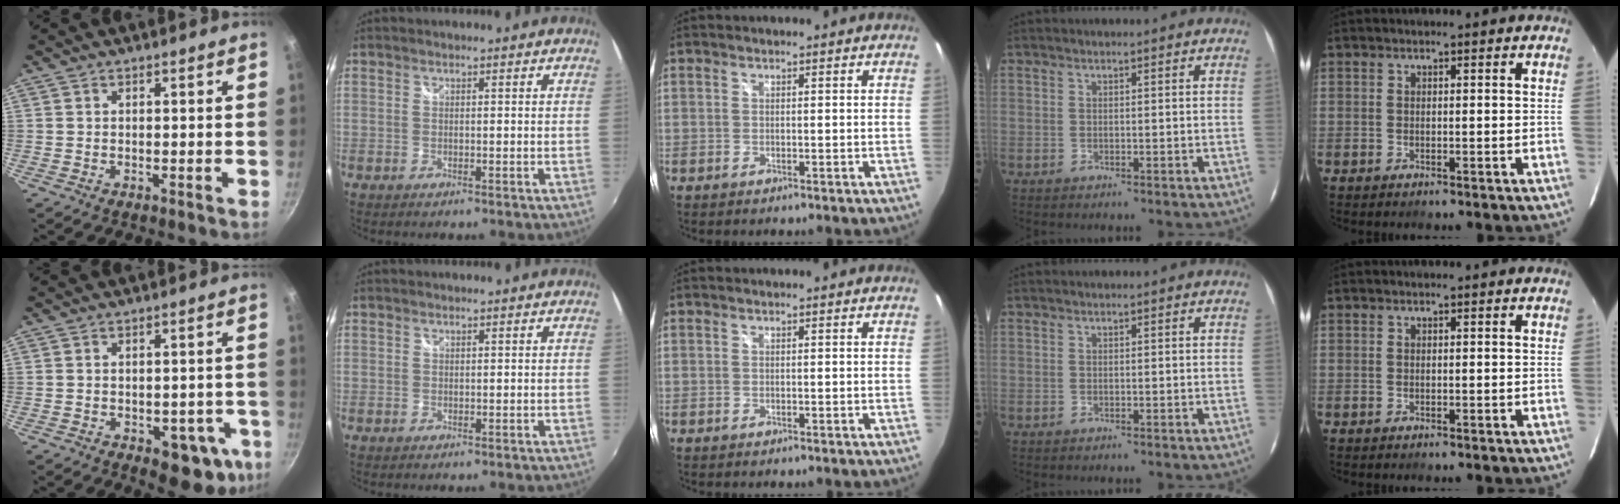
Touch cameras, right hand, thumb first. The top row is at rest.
{"thumb": {"total": 10.9, "force": [-4.2, 6.0, 8.1], "torque": [-0.053, 0.014, -0.046]}, "index": {"total": 0.5, "force": [-0.2, 0.5, -0.1], "torque": [0.003, -0.002, -0.002]}}